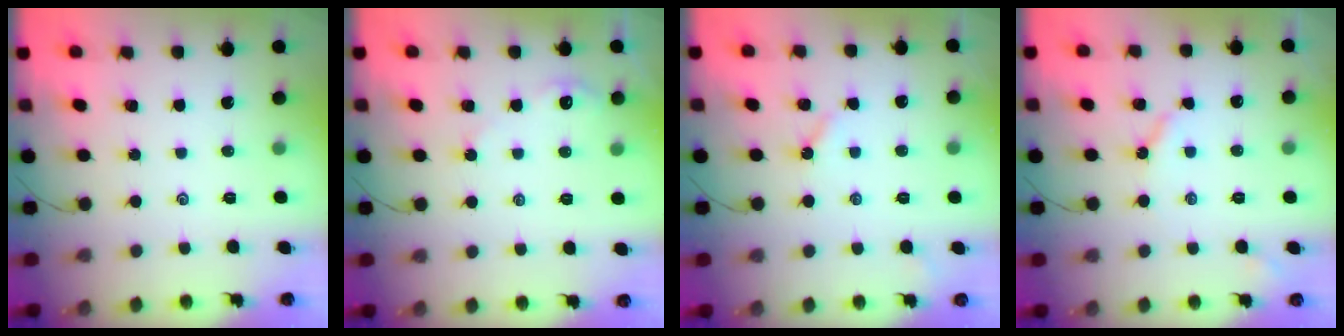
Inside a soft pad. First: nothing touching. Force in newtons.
{"total": 2.7, "press": 2.7, "slide": 0.3}
{"total": 3.1, "press": 3.0, "slide": 0.4}
{"total": 3.4, "press": 3.4, "slide": 0.6}